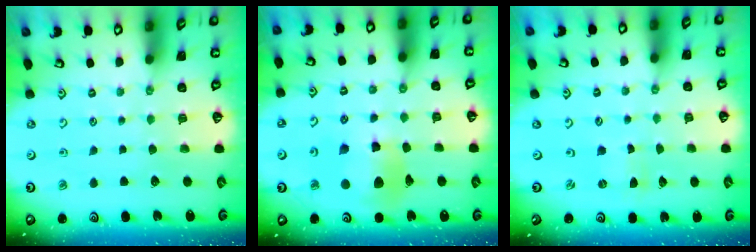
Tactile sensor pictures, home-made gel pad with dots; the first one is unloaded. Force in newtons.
{"total": 12.6, "press": 12.4, "slide": 1.7}
{"total": 0.0}